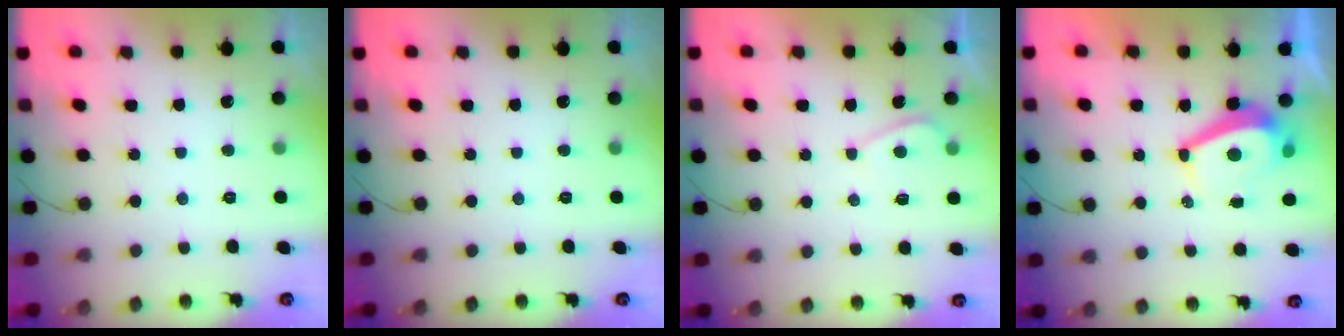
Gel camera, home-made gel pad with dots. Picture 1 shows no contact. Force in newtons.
{"total": 0.0}
{"total": 3.2, "press": 3.2, "slide": 0.5}
{"total": 5.1, "press": 5.1, "slide": 0.3}